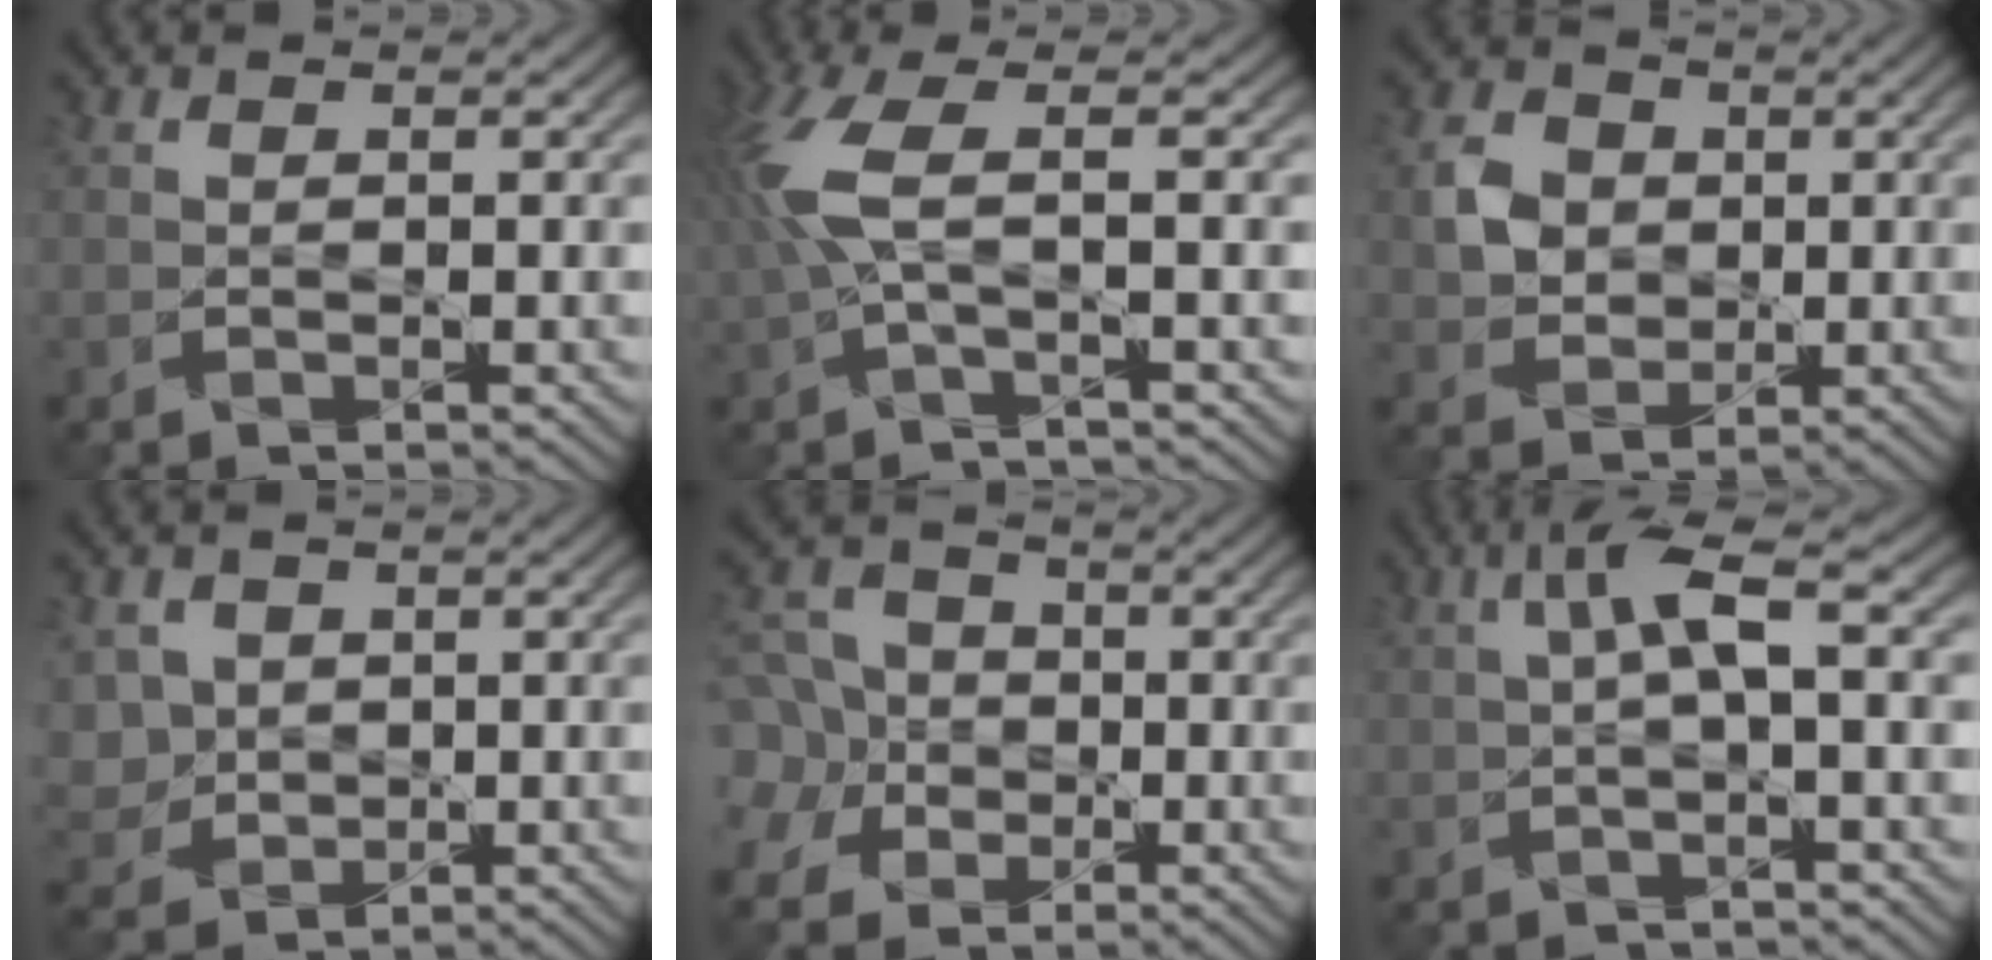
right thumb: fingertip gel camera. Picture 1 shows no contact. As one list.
[{"total": 6.2, "force": [0.6, 0.8, 6.1], "torque": [-0.159, 0.012, 0.010]}, {"total": 4.6, "force": [0.5, 3.9, 2.3], "torque": [-0.065, 0.004, 0.004]}, {"total": 4.8, "force": [0.5, 4.2, 2.3], "torque": [-0.096, 0.002, 0.000]}, {"total": 9.4, "force": [-2.1, 7.9, 4.7], "torque": [-0.145, -0.002, -0.062]}, {"total": 4.1, "force": [0.6, 0.1, 4.1], "torque": [-0.089, 0.019, 0.011]}]